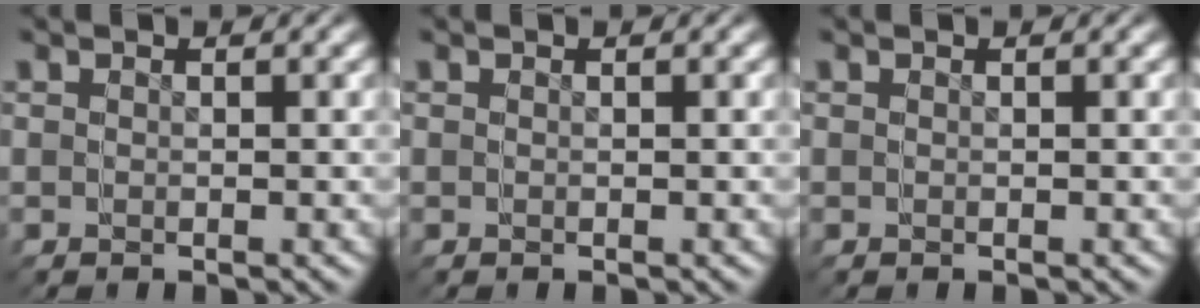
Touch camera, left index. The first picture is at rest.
{"total": 0.0}
{"total": 0.0}